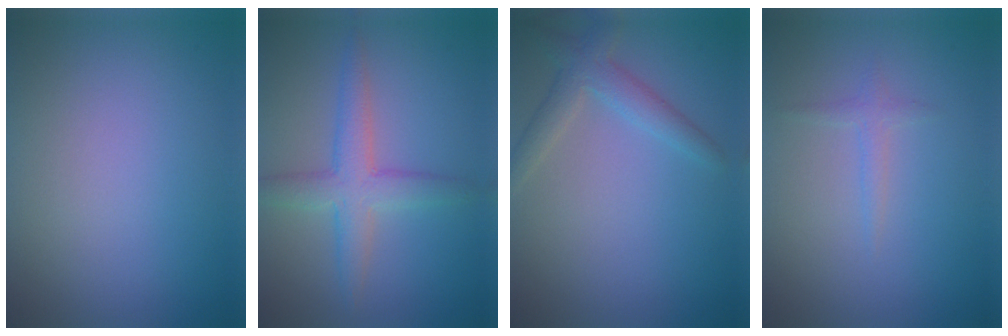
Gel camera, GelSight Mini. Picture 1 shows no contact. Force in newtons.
{"total": 4.0, "press": 4.0, "slide": 0.1}
{"total": 2.7, "press": 2.7, "slide": 0.3}
{"total": 1.0, "press": 1.0, "slide": 0.1}